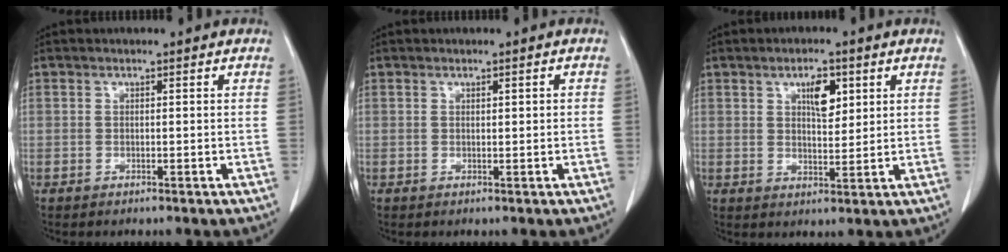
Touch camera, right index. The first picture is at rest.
{"total": 0.9, "force": [0.2, 0.1, 0.9], "torque": [-0.016, 0.001, 0.005]}
{"total": 4.8, "force": [2.2, 1.9, 3.9], "torque": [-0.065, -0.001, 0.038]}